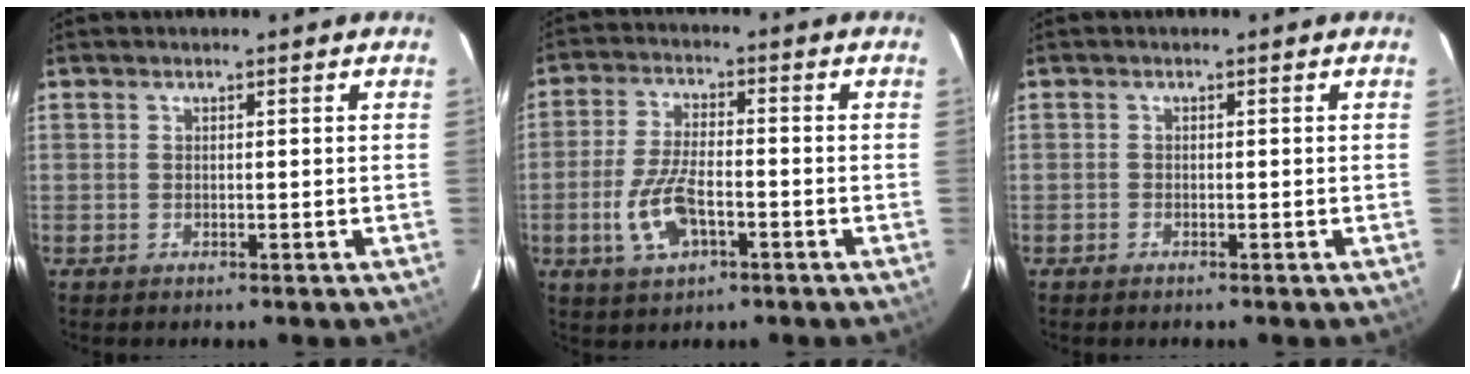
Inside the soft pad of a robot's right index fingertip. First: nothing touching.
{"total": 9.2, "force": [-3.3, 3.9, 7.6], "torque": [-0.165, -0.004, -0.059]}
{"total": 0.6, "force": [-0.5, 0.2, 0.0], "torque": [-0.001, -0.001, -0.012]}